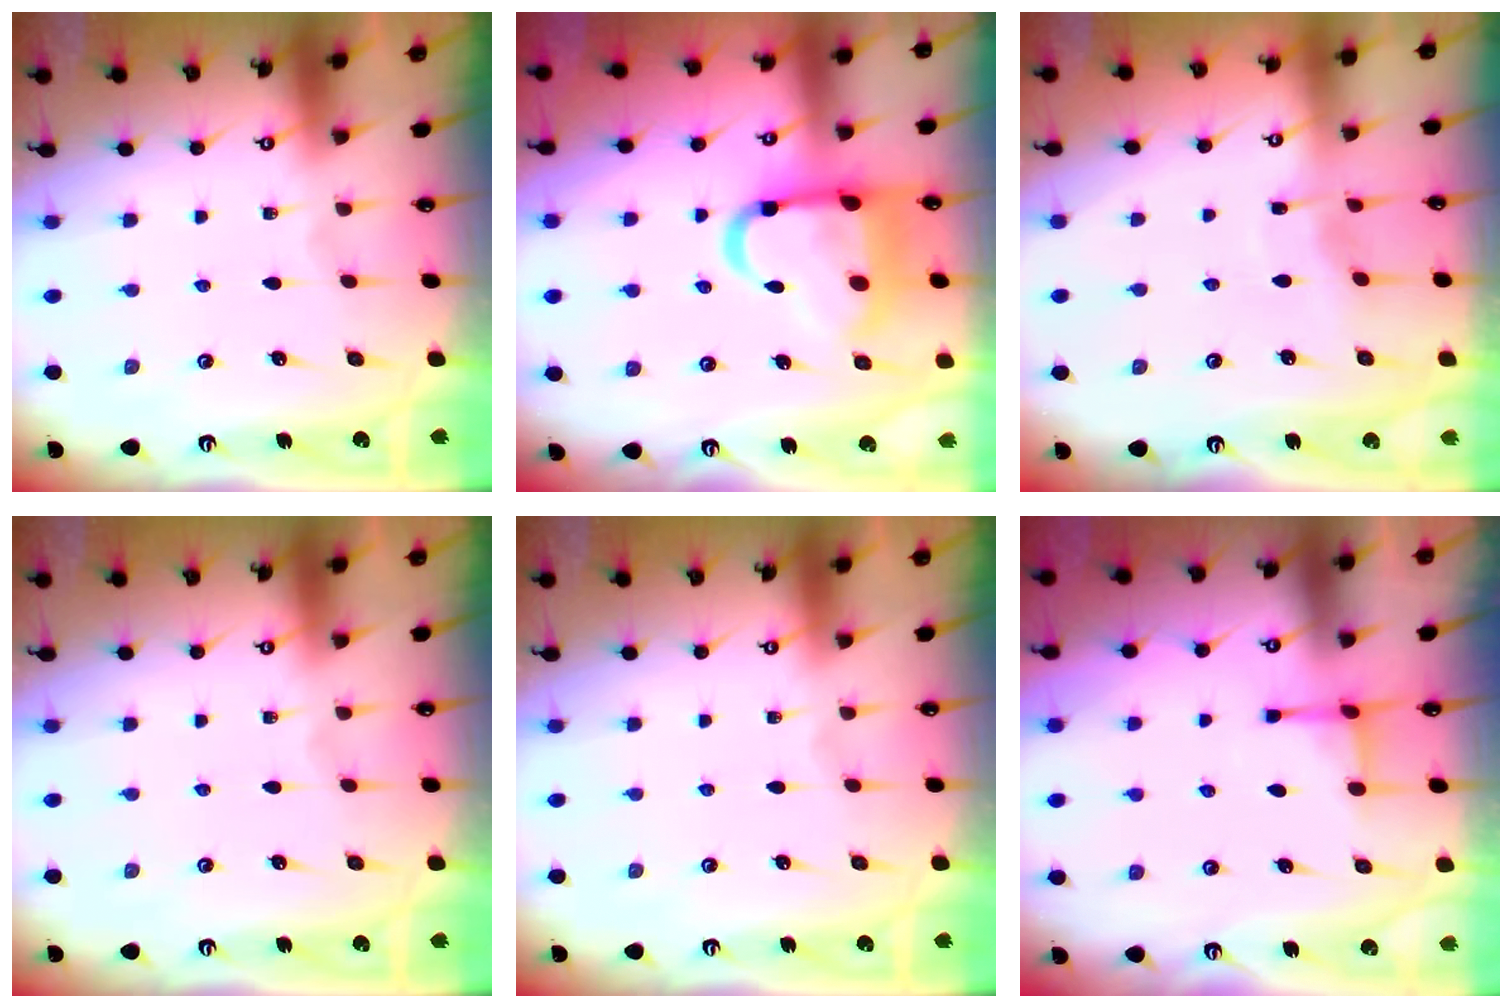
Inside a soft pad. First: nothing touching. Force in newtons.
{"total": 15.8, "press": 15.7, "slide": 1.9}
{"total": 3.2, "press": 3.1, "slide": 0.3}
{"total": 0.0}
{"total": 0.0}
{"total": 2.6, "press": 2.6, "slide": 0.7}